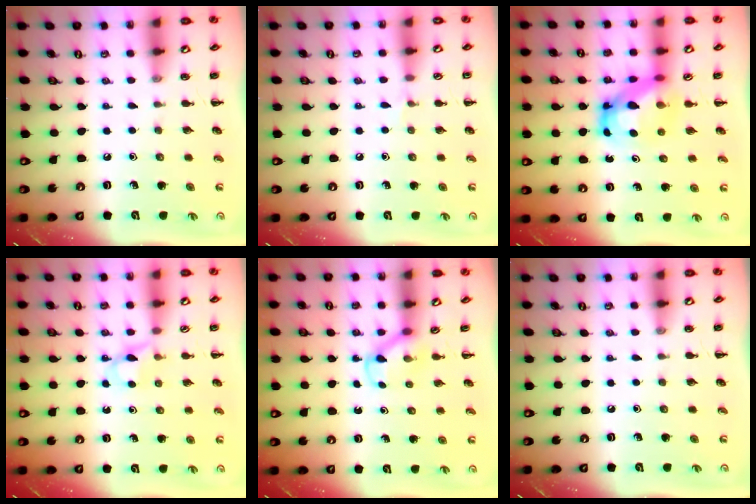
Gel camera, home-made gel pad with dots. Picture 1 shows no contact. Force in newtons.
{"total": 3.3, "press": 3.0, "slide": 1.2}
{"total": 6.4, "press": 6.2, "slide": 1.5}
{"total": 3.8, "press": 3.6, "slide": 1.3}
{"total": 3.2, "press": 3.0, "slide": 1.1}
{"total": 0.0}